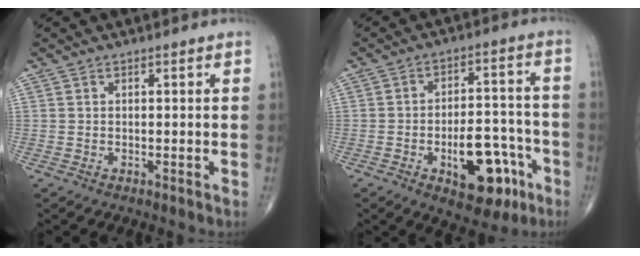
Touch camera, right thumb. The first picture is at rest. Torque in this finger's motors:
{"motor_torque": [2.45, 1.81, 1.94, -0.66, 0.63]}